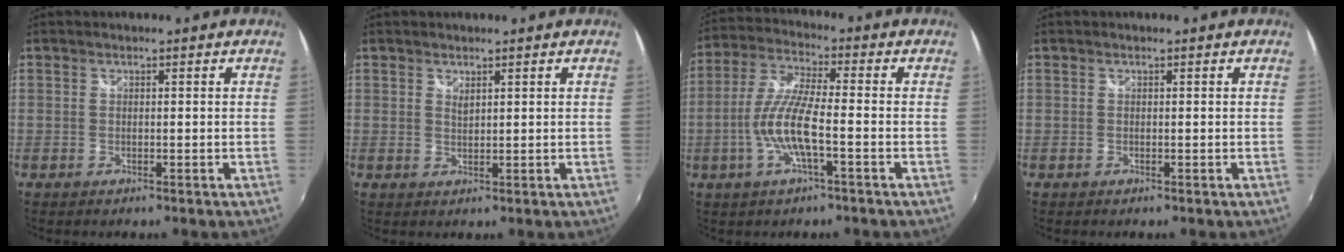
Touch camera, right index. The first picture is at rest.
{"total": 1.2, "force": [0.9, 0.6, 0.5], "torque": [-0.008, -0.001, 0.016]}
{"total": 9.7, "force": [-2.9, 1.5, 9.2], "torque": [-0.195, -0.002, -0.056]}
{"total": 0.0}